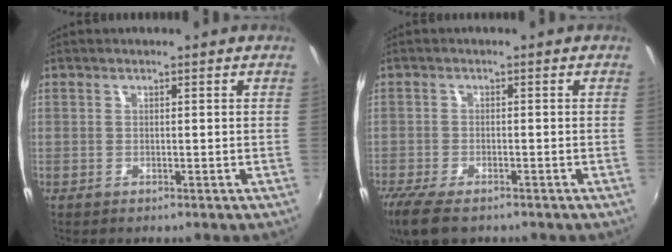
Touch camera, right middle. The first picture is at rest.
{"total": 8.3, "force": [-6.3, 2.6, 4.8], "torque": [-0.120, -0.037, -0.116]}